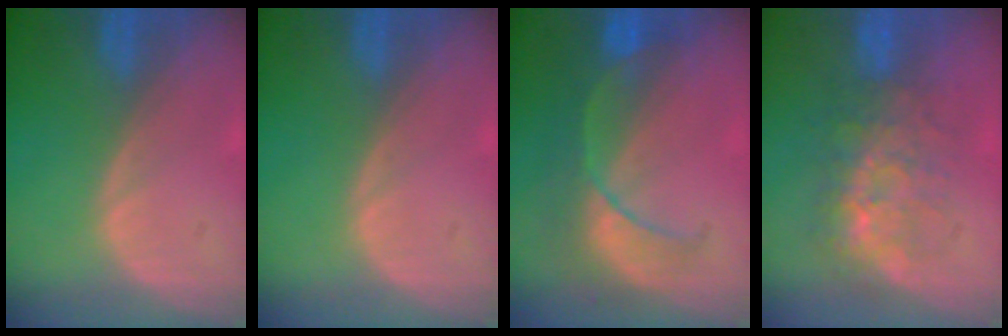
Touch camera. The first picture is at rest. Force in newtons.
{"total": 0.0}
{"total": 8.0, "press": 7.5, "slide": 2.7}
{"total": 7.5, "press": 7.2, "slide": 2.2}